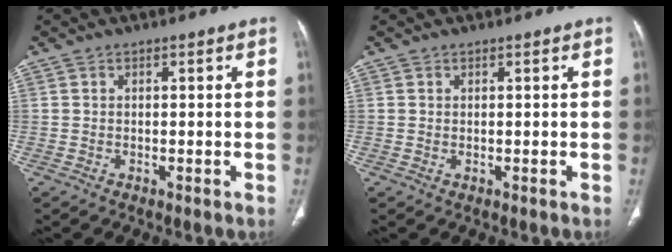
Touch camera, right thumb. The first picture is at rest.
{"total": 0.0}